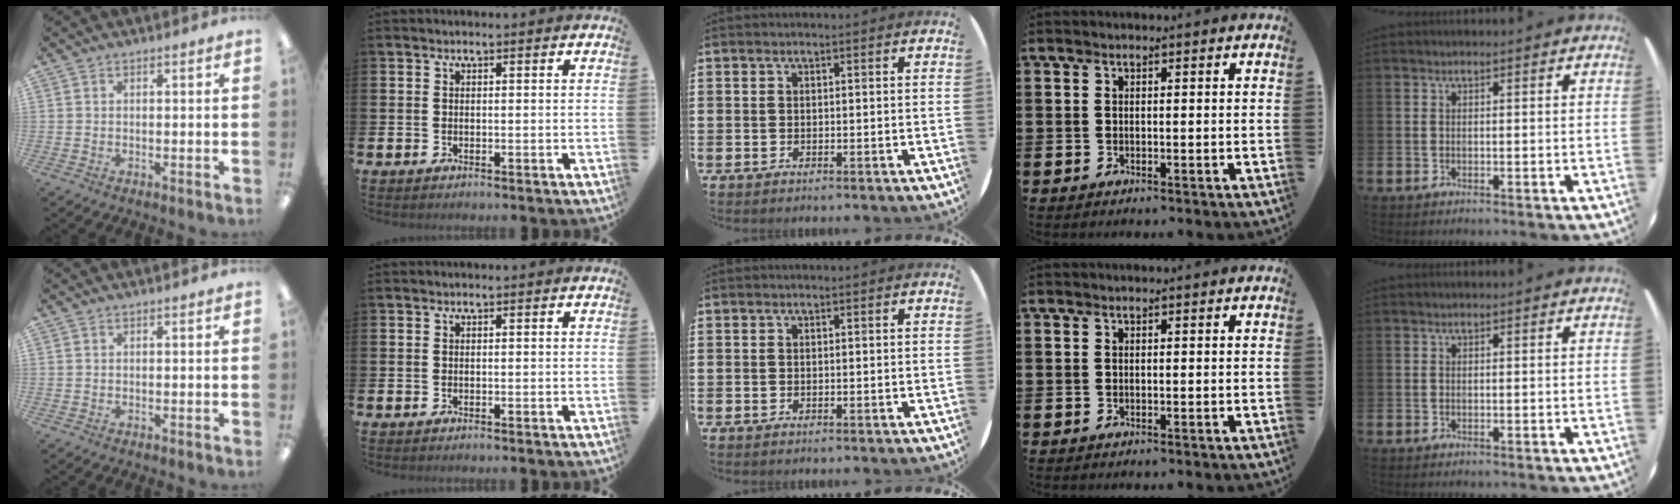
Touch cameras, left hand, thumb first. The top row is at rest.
{}